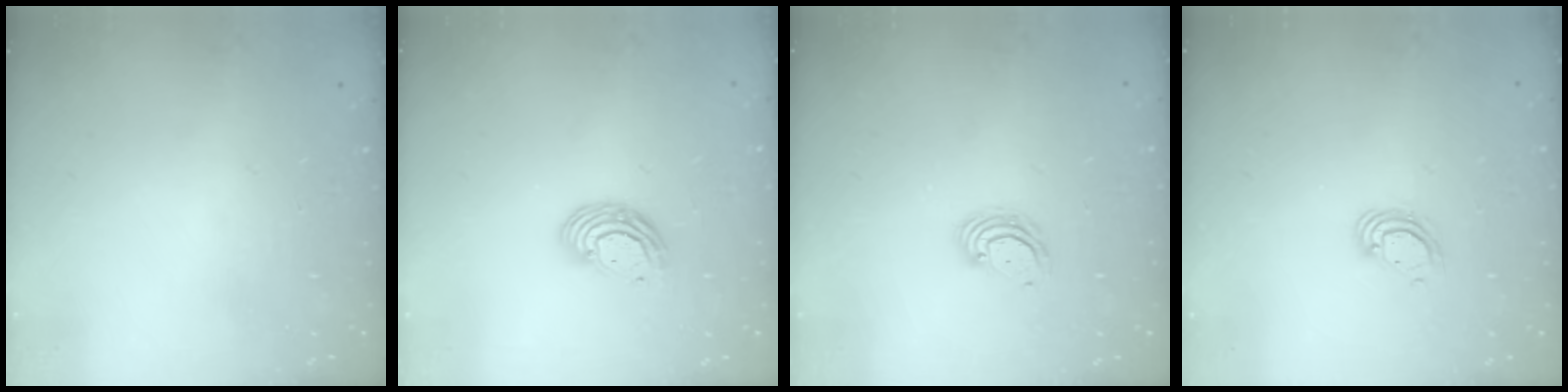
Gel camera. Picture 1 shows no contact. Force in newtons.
{"total": 8.4, "press": 8.3, "slide": 1.4}
{"total": 4.2, "press": 4.2, "slide": 0.3}
{"total": 5.2, "press": 5.2, "slide": 0.3}